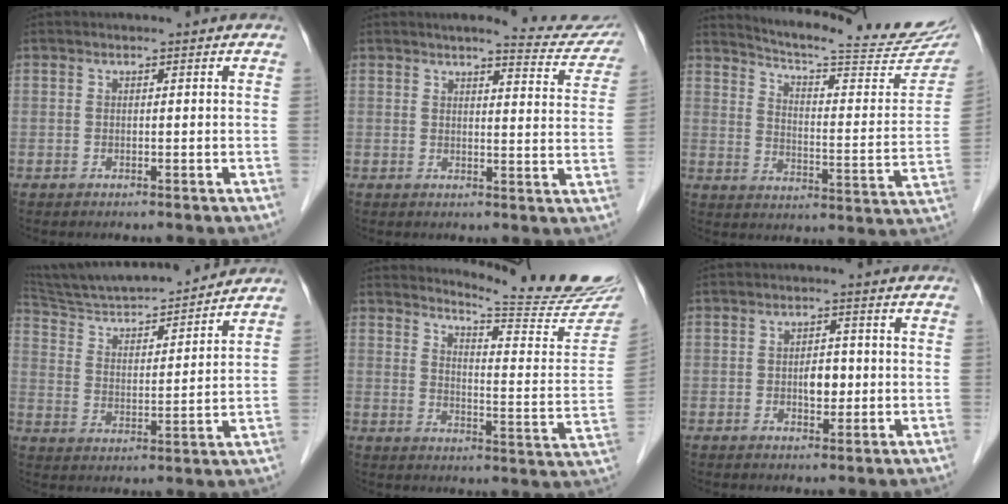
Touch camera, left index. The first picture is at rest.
{"total": 9.6, "force": [9.1, 1.0, 2.6], "torque": [-0.017, -0.029, 0.086]}
{"total": 23.2, "force": [21.3, 1.1, 9.1], "torque": [-0.133, -0.072, 0.268]}
{"total": 18.3, "force": [16.9, 1.9, 6.6], "torque": [-0.114, 0.013, 0.274]}
{"total": 17.7, "force": [17.0, -1.1, 5.0], "torque": [-0.080, -0.119, 0.207]}
{"total": 3.1, "force": [-0.6, 1.8, 2.5], "torque": [-0.039, 0.001, -0.006]}